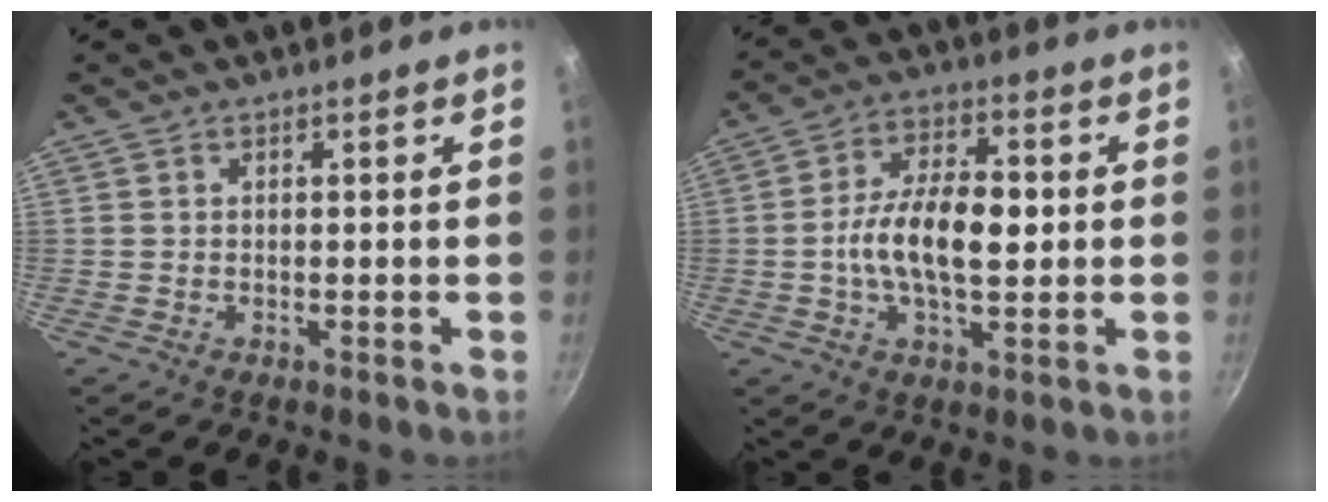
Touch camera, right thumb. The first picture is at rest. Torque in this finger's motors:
{"motor_torque": [0.50, 1.38, 1.07, -0.55, 0.11]}